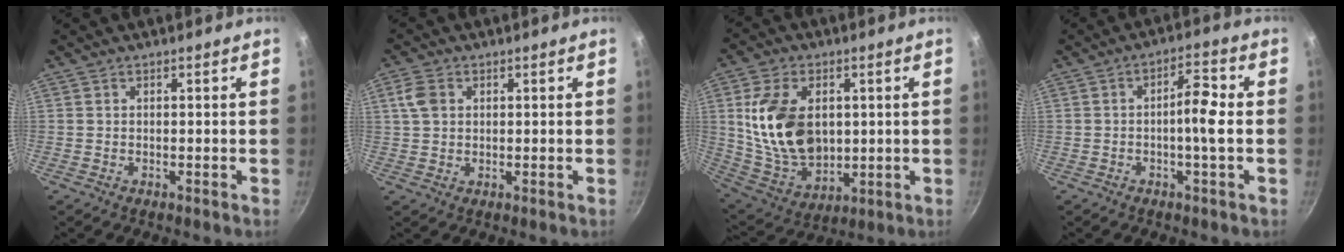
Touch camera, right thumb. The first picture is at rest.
{"total": 4.4, "force": [1.2, 3.3, 2.6], "torque": [-0.046, 0.004, 0.021]}
{"total": 17.8, "force": [2.4, 12.0, 13.0], "torque": [-0.221, -0.019, 0.060]}
{"total": 5.7, "force": [-0.8, 1.0, 5.5], "torque": [-0.100, 0.020, -0.019]}